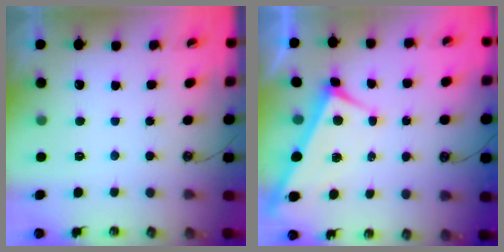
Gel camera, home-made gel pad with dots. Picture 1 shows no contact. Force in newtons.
{"total": 3.9, "press": 3.9, "slide": 0.4}